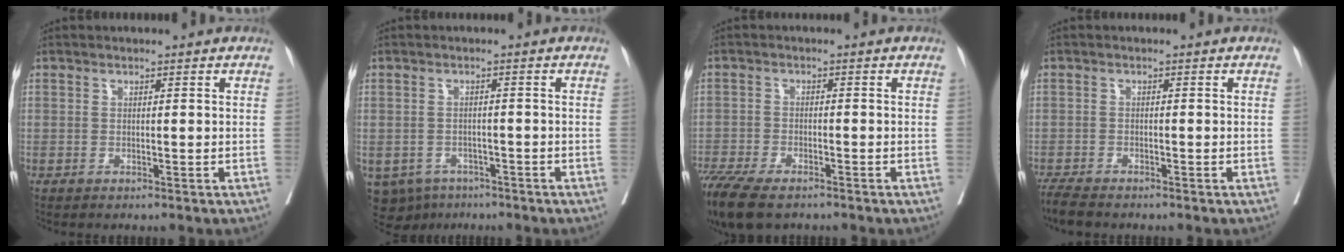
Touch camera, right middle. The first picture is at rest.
{"total": 8.2, "force": [-5.3, 5.8, 2.3], "torque": [-0.056, -0.003, -0.071]}
{"total": 11.3, "force": [-8.6, 3.6, 6.3], "torque": [-0.124, -0.015, -0.143]}
{"total": 4.0, "force": [-3.6, 0.5, 1.8], "torque": [-0.033, -0.012, -0.064]}